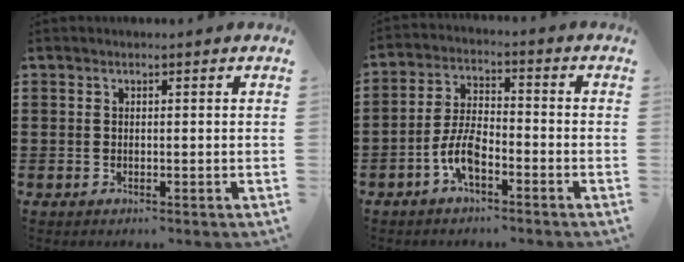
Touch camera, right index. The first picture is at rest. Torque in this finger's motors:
{"motor_torque": [2.14, 0.00, 0.71, 0.03]}